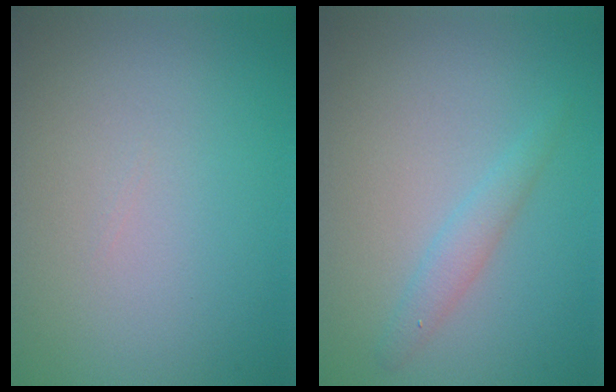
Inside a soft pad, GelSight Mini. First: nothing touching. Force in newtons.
{"total": 1.6, "press": 1.6, "slide": 0.1}